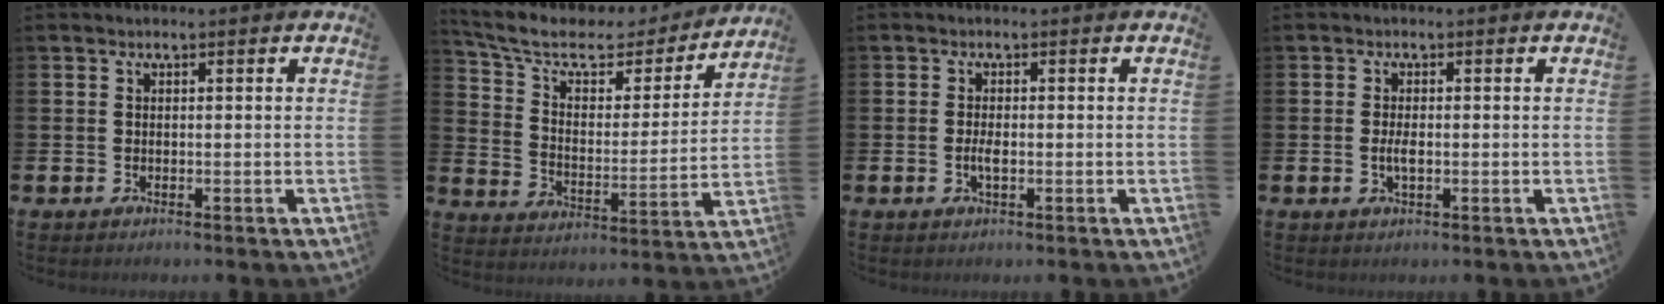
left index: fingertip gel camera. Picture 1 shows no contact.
{"total": 8.7, "force": [6.9, 3.8, 3.7], "torque": [-0.106, -0.042, 0.113]}
{"total": 1.8, "force": [-0.3, 0.6, 1.7], "torque": [-0.031, 0.000, -0.006]}
{"total": 2.0, "force": [-0.2, 0.7, 1.8], "torque": [-0.034, 0.001, -0.004]}